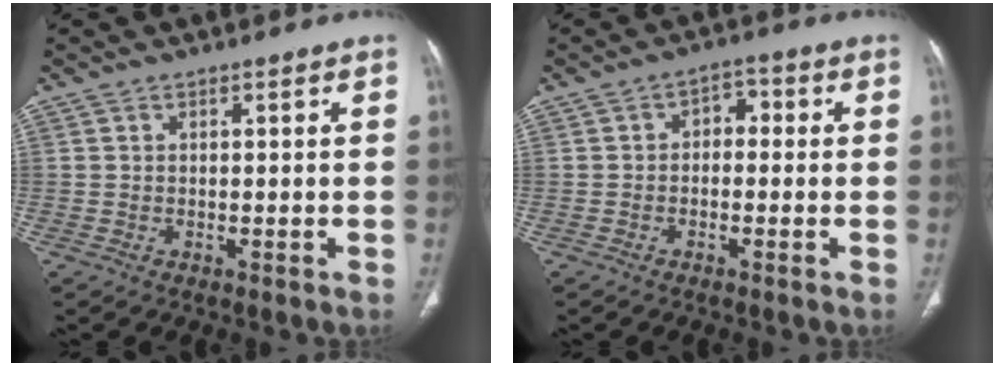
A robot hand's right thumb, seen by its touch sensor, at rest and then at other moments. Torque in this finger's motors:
{"motor_torque": [-0.31, 0.41, 0.23, 0.40, 0.02]}